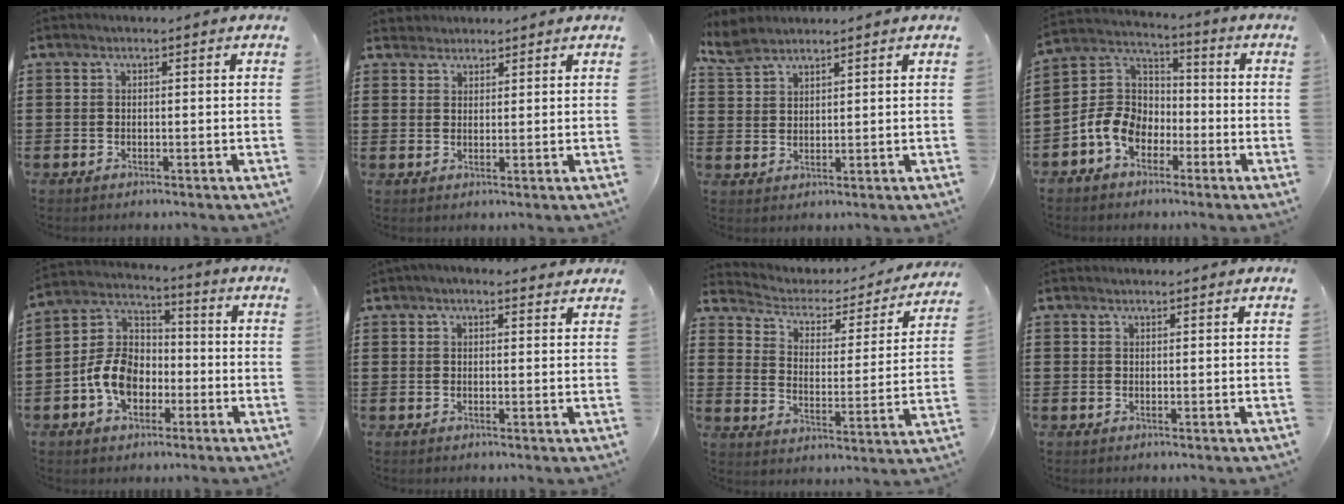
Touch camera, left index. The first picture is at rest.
{"total": 2.2, "force": [2.0, 0.7, -0.3], "torque": [0.000, 0.004, 0.041]}
{"total": 4.0, "force": [3.5, 1.2, 1.5], "torque": [-0.040, -0.002, 0.065]}
{"total": 8.1, "force": [-3.7, 6.1, 3.8], "torque": [-0.121, 0.008, -0.082]}
{"total": 8.9, "force": [-3.1, 6.4, 5.3], "torque": [-0.139, 0.015, -0.066]}
{"total": 2.1, "force": [1.6, 0.8, 0.9], "torque": [-0.021, 0.006, 0.030]}
{"total": 2.7, "force": [1.8, 1.8, 0.9], "torque": [-0.035, -0.014, 0.020]}
{"total": 0.7, "force": [0.6, 0.1, 0.1], "torque": [-0.003, 0.000, 0.013]}